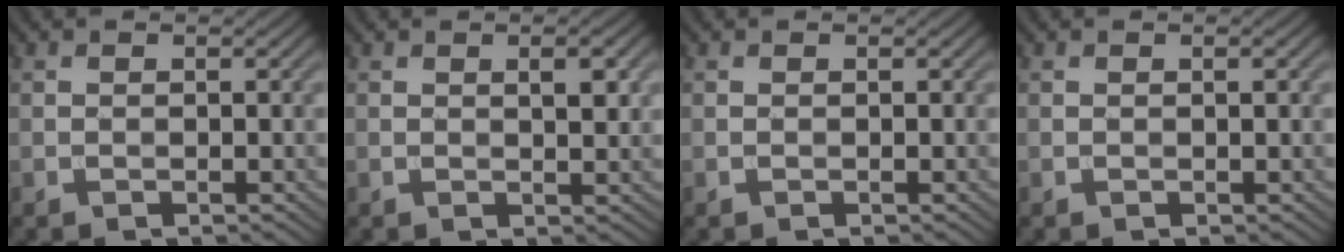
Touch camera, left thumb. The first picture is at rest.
{"total": 2.4, "force": [0.8, 0.7, 2.2], "torque": [-0.036, 0.000, 0.015]}
{"total": 0.0}
{"total": 0.6, "force": [0.1, 0.1, 0.6], "torque": [-0.010, 0.002, 0.002]}